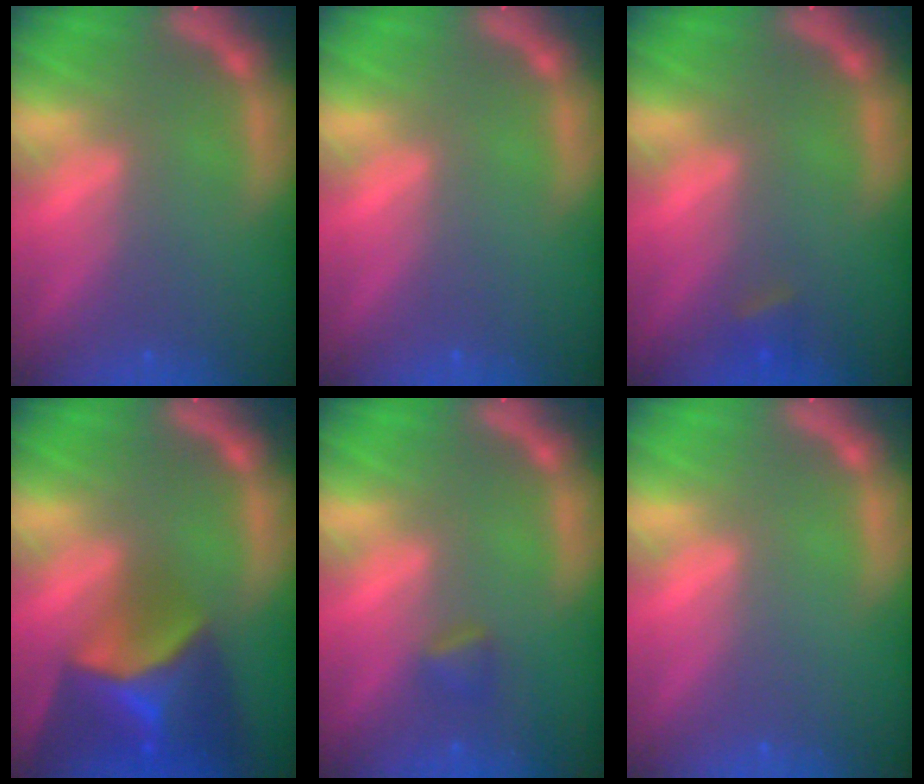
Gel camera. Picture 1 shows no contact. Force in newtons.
{"total": 0.0}
{"total": 1.4}
{"total": 9.9}
{"total": 1.4}
{"total": 0.0}